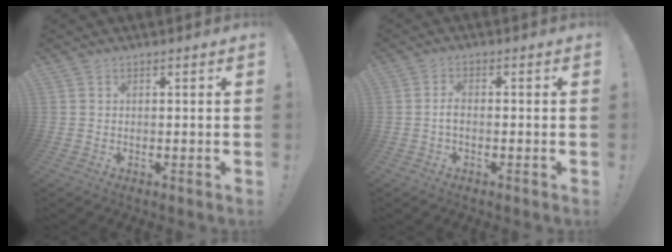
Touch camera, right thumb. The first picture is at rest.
{"total": 2.7, "force": [-0.7, 1.1, 2.4], "torque": [-0.050, 0.001, -0.014]}